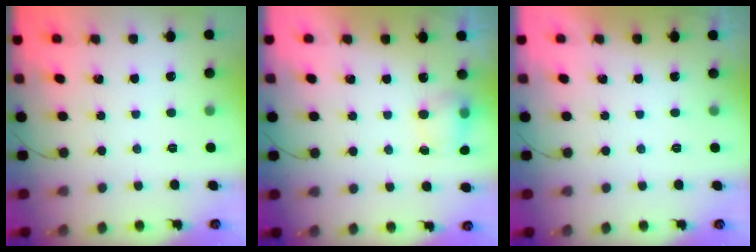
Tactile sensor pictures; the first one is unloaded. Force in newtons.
{"total": 5.2, "press": 5.2, "slide": 0.9}
{"total": 0.0}